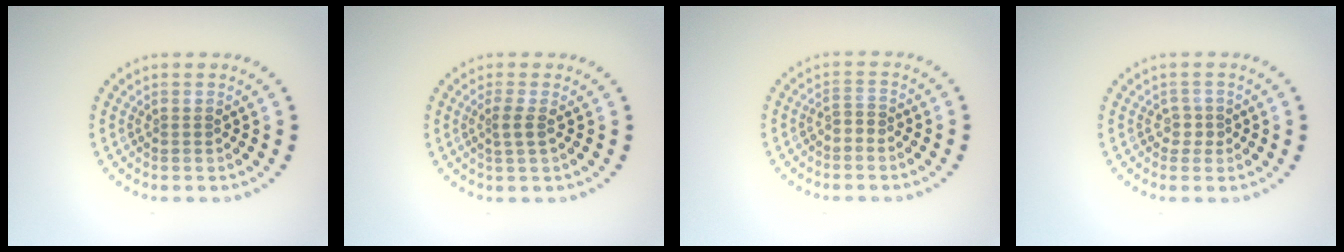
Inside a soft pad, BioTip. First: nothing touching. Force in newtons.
{"total": 1.5, "press": 1.2, "slide": 0.9}
{"total": 1.2, "press": 1.0, "slide": 0.7}
{"total": 1.4, "press": 1.1, "slide": 1.0}